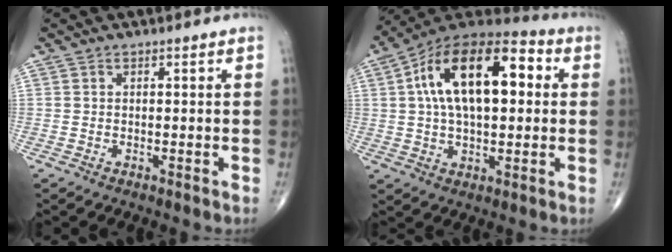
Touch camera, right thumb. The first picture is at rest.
{"total": 20.7, "force": [3.8, 10.5, 17.4], "torque": [-0.279, 0.028, 0.049]}